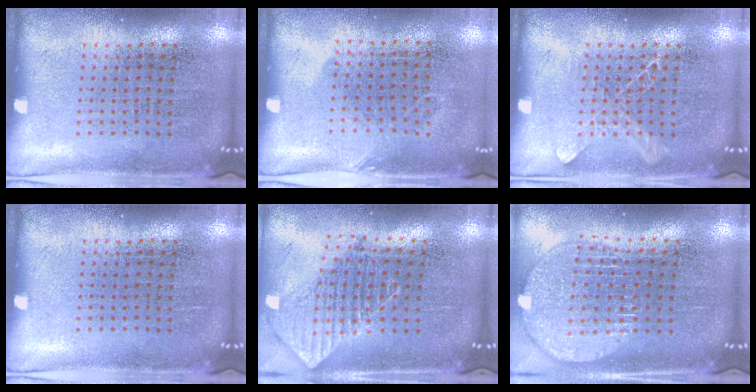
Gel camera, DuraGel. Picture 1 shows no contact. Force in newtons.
{"total": 0.8, "press": 0.6, "slide": 0.5}
{"total": 1.1, "press": 1.1, "slide": 0.2}
{"total": 0.0}
{"total": 1.9, "press": 1.5, "slide": 1.2}
{"total": 1.9, "press": 1.6, "slide": 1.1}